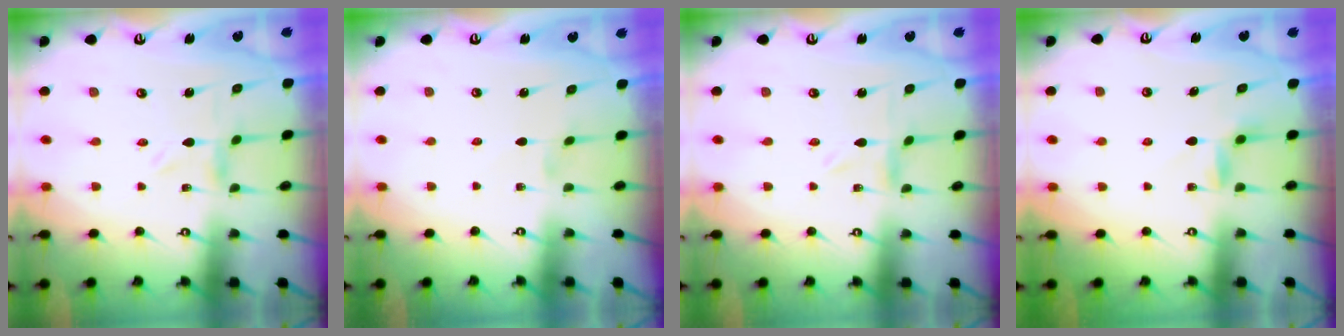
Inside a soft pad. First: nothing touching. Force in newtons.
{"total": 0.7, "press": 0.7, "slide": 0.2}
{"total": 0.0}
{"total": 3.4, "press": 3.3, "slide": 0.5}